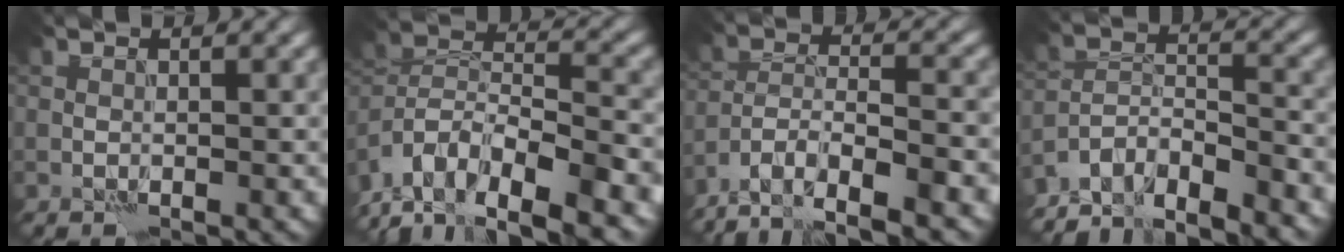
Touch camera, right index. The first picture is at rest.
{"total": 11.8, "force": [-9.6, 4.3, 5.3], "torque": [-0.084, 0.017, -0.148]}
{"total": 8.7, "force": [-7.2, 2.3, 4.3], "torque": [-0.062, -0.011, -0.126]}
{"total": 8.0, "force": [-7.2, 2.1, 2.9], "torque": [-0.045, -0.001, -0.117]}